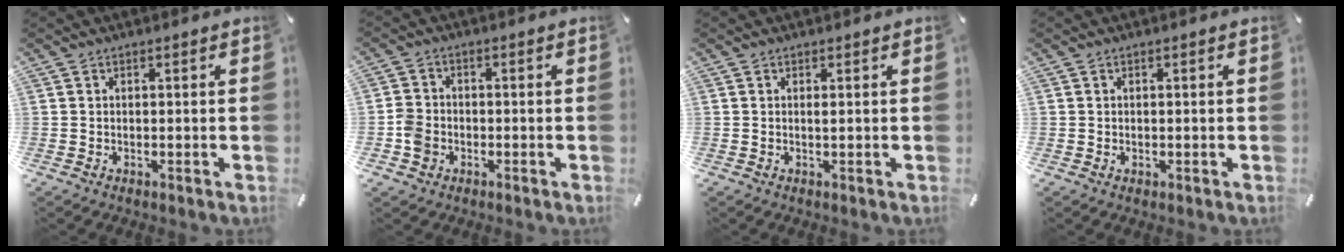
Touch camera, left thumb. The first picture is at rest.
{"total": 4.5, "force": [-1.7, 3.9, 1.4], "torque": [-0.027, 0.008, -0.030]}
{"total": 0.6, "force": [0.1, 0.0, 0.5], "torque": [-0.011, -0.002, 0.003]}
{"total": 0.5, "force": [0.0, 0.5, 0.2], "torque": [-0.004, 0.002, -0.001]}